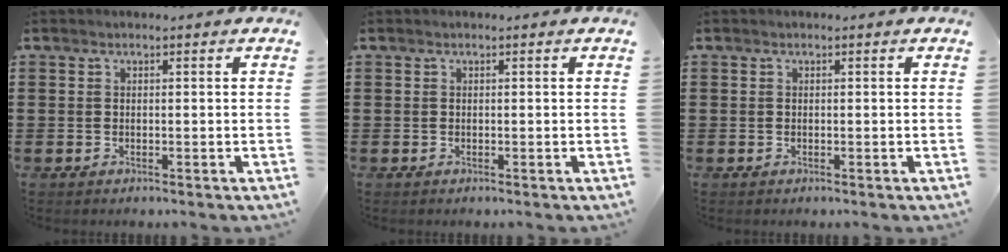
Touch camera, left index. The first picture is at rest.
{"total": 0.0}
{"total": 0.0}